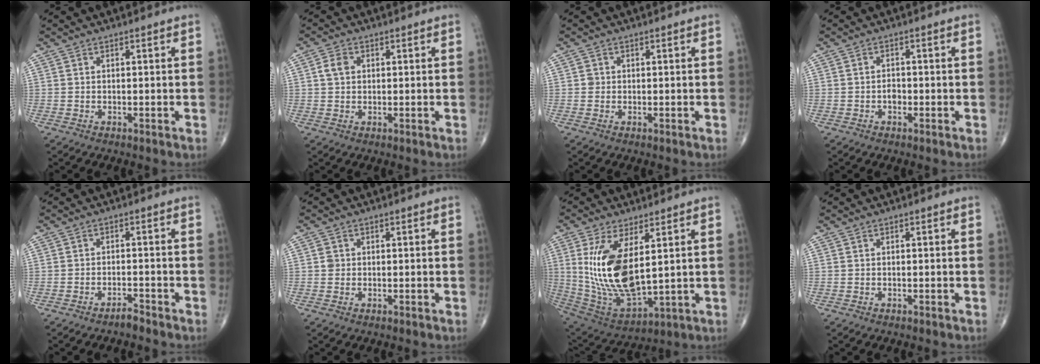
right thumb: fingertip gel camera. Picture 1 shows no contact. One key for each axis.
{"total": 3.0, "fx": 0.6, "fy": 2.3, "fz": 1.7, "tx": -0.030, "ty": 0.005, "tz": 0.010}
{"total": 0.9, "fx": 0.0, "fy": 0.9, "fz": 0.1, "tx": 0.003, "ty": 0.003, "tz": 0.000}
{"total": 1.7, "fx": -0.6, "fy": 1.2, "fz": 1.0, "tx": -0.009, "ty": 0.006, "tz": -0.013}
{"total": 1.6, "fx": -1.6, "fy": 0.2, "fz": 0.4, "tx": -0.005, "ty": 0.008, "tz": -0.029}
{"total": 1.2, "fx": 0.1, "fy": 1.2, "fz": 0.3, "tx": -0.001, "ty": 0.002, "tz": 0.002}
{"total": 17.0, "fx": 3.6, "fy": 7.5, "fz": 14.8, "tx": -0.290, "ty": -0.025, "tz": 0.093}
{"total": 0.0}